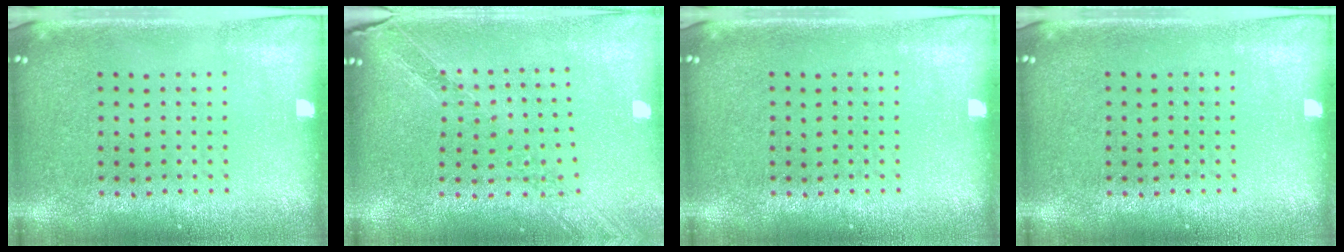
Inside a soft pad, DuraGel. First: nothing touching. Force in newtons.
{"total": 1.1, "press": 1.1, "slide": 0.1}
{"total": 0.0}
{"total": 0.0}